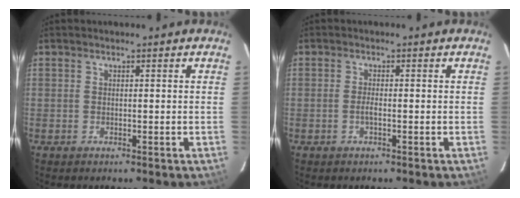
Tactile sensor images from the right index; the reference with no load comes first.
{"total": 1.3, "force": [-0.5, 0.1, 1.2], "torque": [-0.025, 0.001, -0.010]}